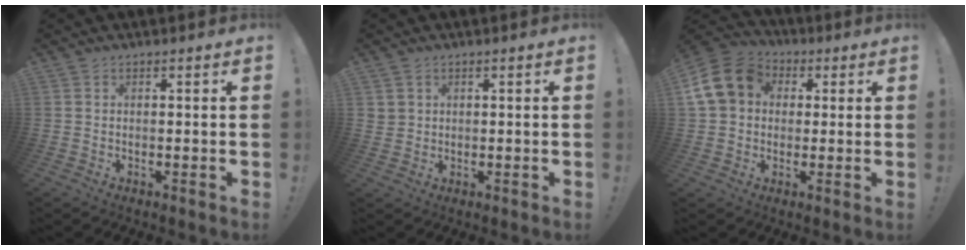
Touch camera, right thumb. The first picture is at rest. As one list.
[{"total": 2.3, "force": [1.2, 1.9, 0.3], "torque": [-0.007, -0.004, 0.024]}, {"total": 14.4, "force": [3.4, 11.8, 7.6], "torque": [-0.121, -0.002, 0.069]}]